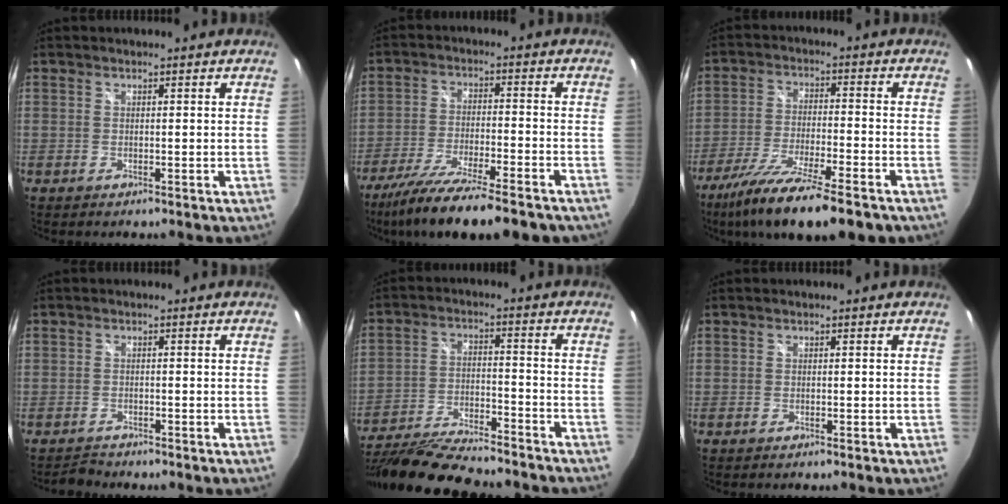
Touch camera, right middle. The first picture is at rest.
{"total": 18.2, "force": [-14.9, 2.6, 10.2], "torque": [-0.197, -0.044, -0.243]}
{"total": 17.5, "force": [-13.4, 2.7, 11.0], "torque": [-0.215, -0.044, -0.227]}
{"total": 1.0, "force": [-0.9, 0.2, -0.3], "torque": [0.004, 0.002, -0.018]}
{"total": 23.2, "force": [-19.9, 4.4, 11.2], "torque": [-0.215, -0.054, -0.318]}
{"total": 0.0}